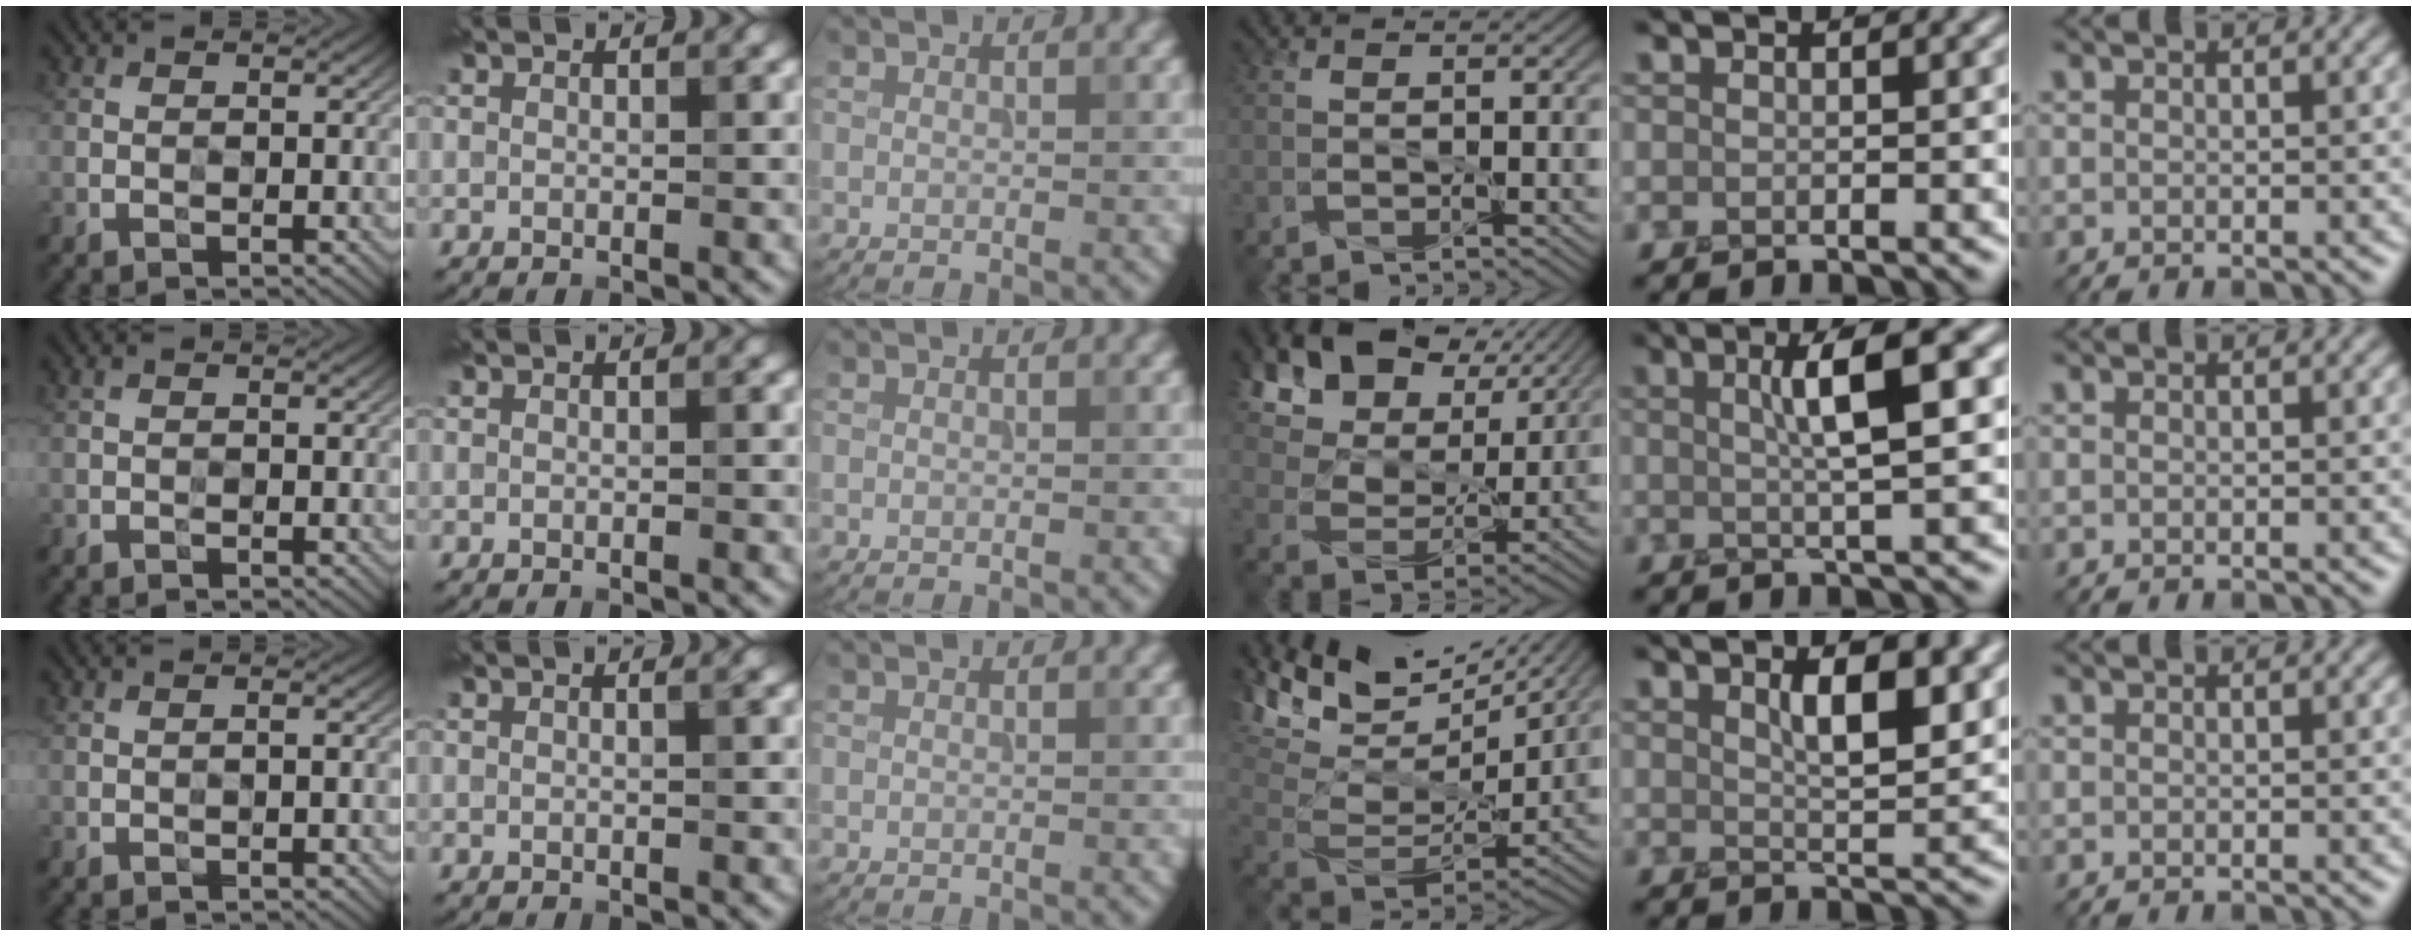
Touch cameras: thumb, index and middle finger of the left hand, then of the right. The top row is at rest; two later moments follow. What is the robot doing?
{"motion": "peel", "object": "velcro strap"}